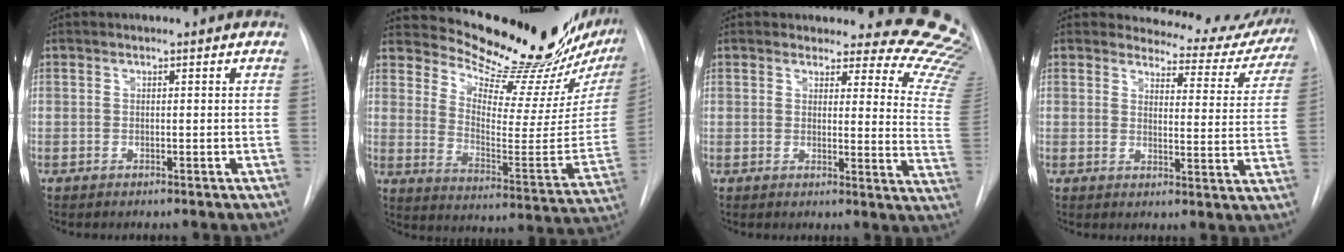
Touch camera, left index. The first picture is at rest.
{"total": 23.0, "force": [20.1, 2.9, 10.9], "torque": [-0.168, -0.096, 0.271]}
{"total": 16.7, "force": [16.0, 3.8, 3.0], "torque": [0.011, -0.148, 0.130]}
{"total": 10.3, "force": [9.9, 3.0, 0.3], "torque": [0.030, -0.048, 0.086]}